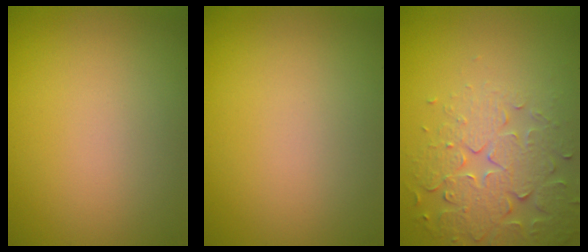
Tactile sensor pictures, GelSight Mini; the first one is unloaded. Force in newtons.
{"total": 0.0}
{"total": 4.8, "press": 4.3, "slide": 2.1}